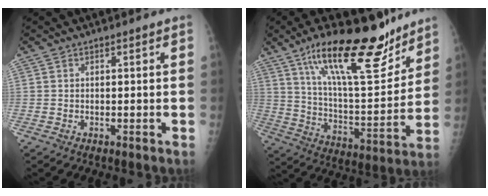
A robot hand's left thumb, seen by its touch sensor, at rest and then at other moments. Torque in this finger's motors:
{"motor_torque": [0.53, 0.44, 1.53, -1.24, 0.40]}